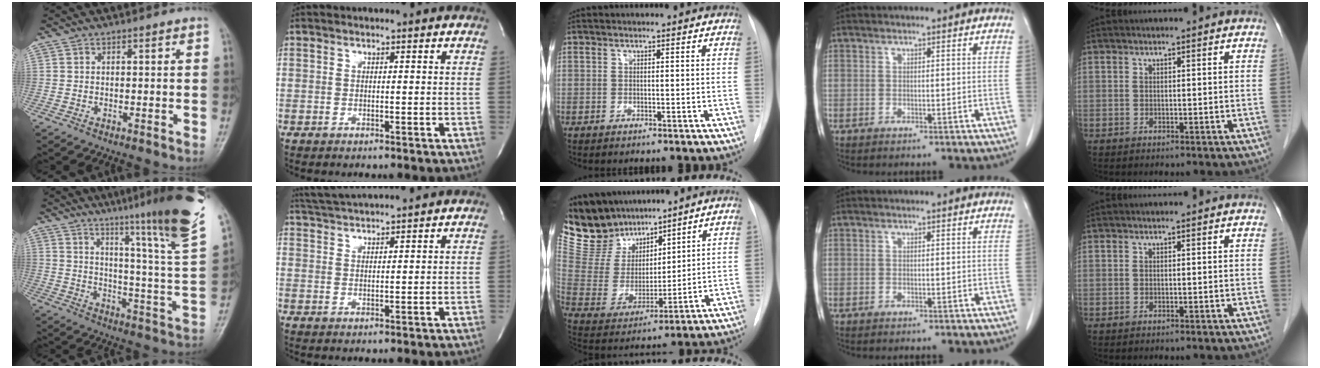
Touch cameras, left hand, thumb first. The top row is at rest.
{"thumb": {"total": 24.0, "force": [16.8, 0.6, 17.2], "torque": [-0.227, -0.102, 0.230]}, "index": {"total": 5.4, "force": [5.1, -1.3, 1.2], "torque": [-0.026, 0.016, 0.094]}, "middle": {"total": 13.8, "force": [12.0, 5.9, 3.3], "torque": [-0.079, 0.021, 0.240]}}